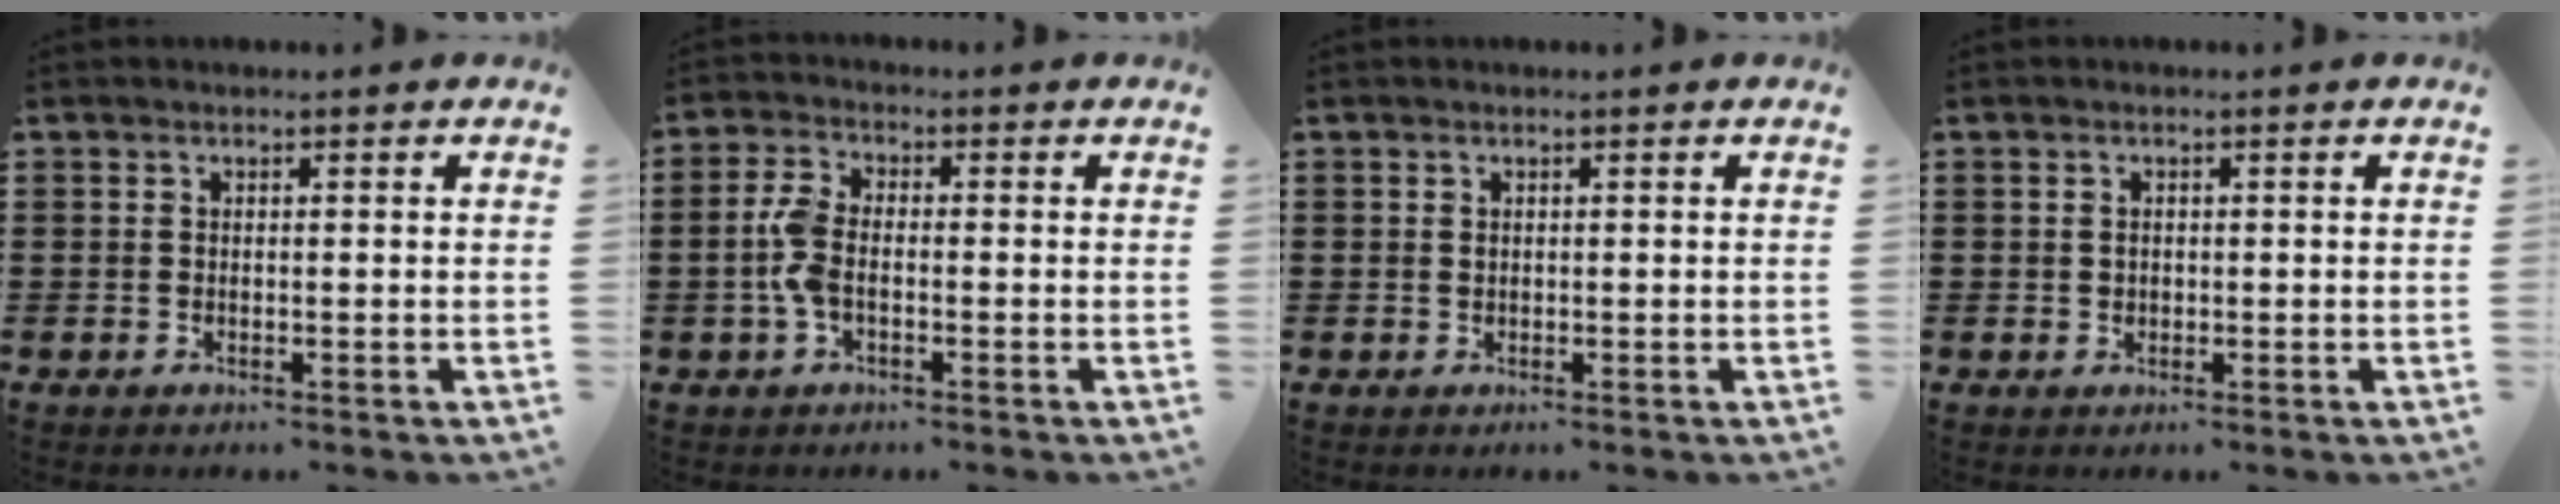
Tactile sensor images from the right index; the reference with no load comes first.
{"total": 4.9, "force": [-0.9, 2.5, 4.2], "torque": [-0.111, -0.006, -0.025]}
{"total": 0.5, "force": [0.3, 0.4, 0.1], "torque": [-0.003, 0.005, 0.005]}
{"total": 0.8, "force": [0.2, 0.6, 0.4], "torque": [-0.011, 0.004, 0.004]}